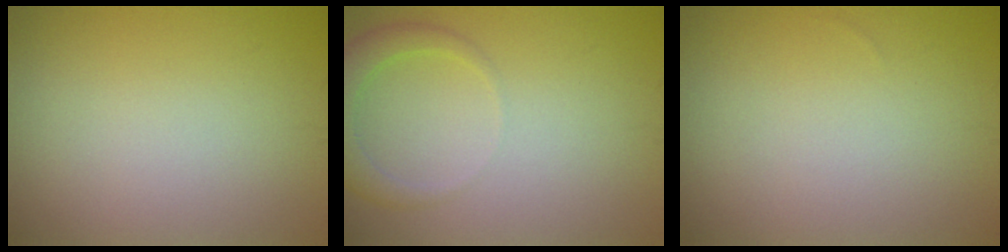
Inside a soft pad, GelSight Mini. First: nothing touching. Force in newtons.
{"total": 2.7, "press": 2.6, "slide": 0.3}
{"total": 0.0}